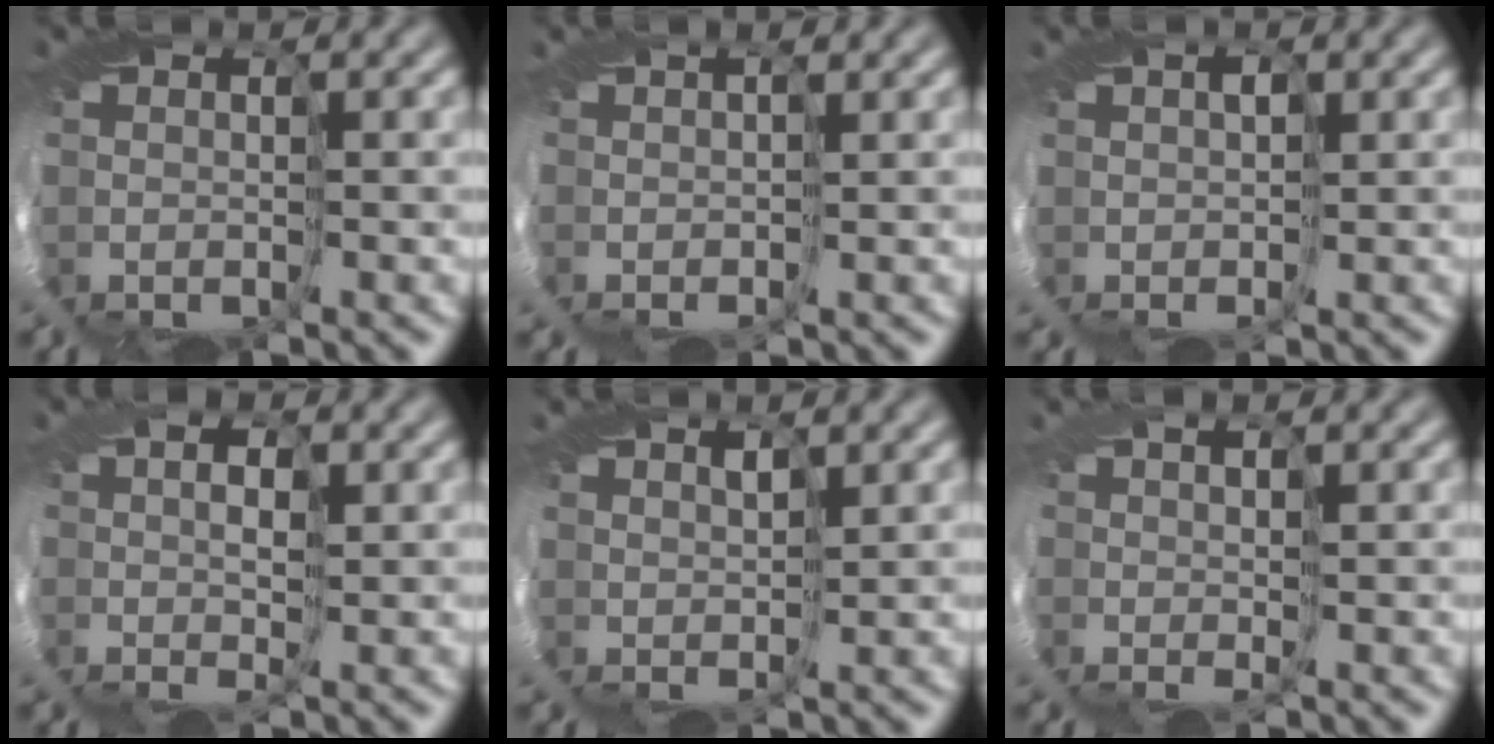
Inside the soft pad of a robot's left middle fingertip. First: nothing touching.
{"total": 1.4, "force": [0.9, -1.0, -0.3], "torque": [0.008, 0.011, 0.004]}
{"total": 1.2, "force": [0.7, -0.6, -0.7], "torque": [0.025, 0.016, 0.004]}
{"total": 1.3, "force": [0.5, -1.2, 0.2], "torque": [0.009, 0.013, -0.006]}
{"total": 2.9, "force": [1.2, -2.2, -1.4], "torque": [0.031, 0.009, 0.002]}
{"total": 2.3, "force": [0.5, -2.2, -0.5], "torque": [0.024, 0.007, -0.011]}